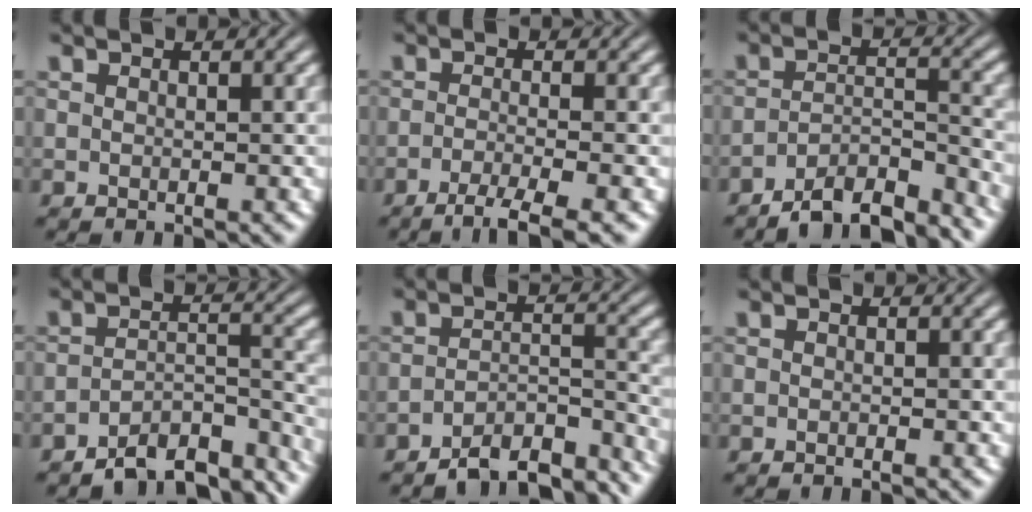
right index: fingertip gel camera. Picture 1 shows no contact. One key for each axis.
{"total": 4.2, "fx": -3.1, "fy": 0.3, "fz": 2.8, "tx": -0.044, "ty": -0.013, "tz": -0.045}
{"total": 7.5, "fx": -6.9, "fy": 1.4, "fz": 2.6, "tx": -0.027, "ty": -0.020, "tz": -0.104}
{"total": 8.6, "fx": -7.7, "fy": 1.9, "fz": 3.2, "tx": -0.025, "ty": -0.024, "tz": -0.111}
{"total": 7.9, "fx": -7.2, "fy": 1.4, "fz": 2.8, "tx": -0.017, "ty": -0.020, "tz": -0.107}
{"total": 0.6, "fx": -0.5, "fy": -0.4, "fz": 0.0, "tx": -0.002, "ty": 0.000, "tz": -0.009}